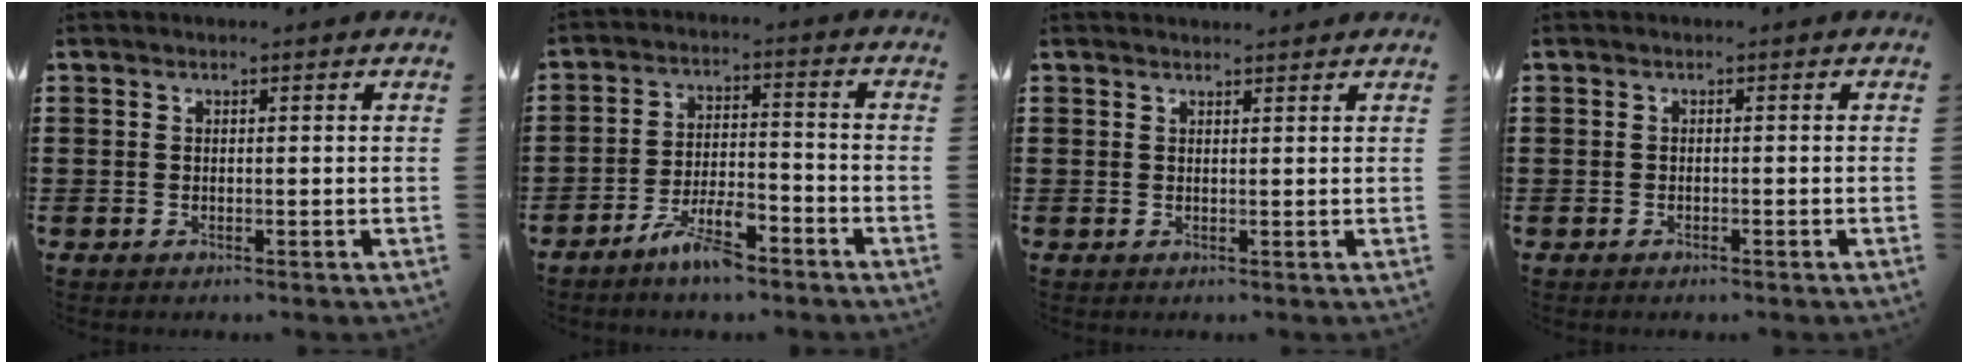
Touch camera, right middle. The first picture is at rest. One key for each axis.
{"total": 6.7, "fx": -4.9, "fy": 1.7, "fz": 4.2, "tx": -0.086, "ty": 0.005, "tz": -0.093}
{"total": 1.0, "fx": 1.0, "fy": 0.0, "fz": 0.2, "tx": 0.003, "ty": -0.005, "tz": 0.017}
{"total": 0.6, "fx": -0.5, "fy": 0.1, "fz": 0.2, "tx": -0.006, "ty": -0.002, "tz": -0.010}